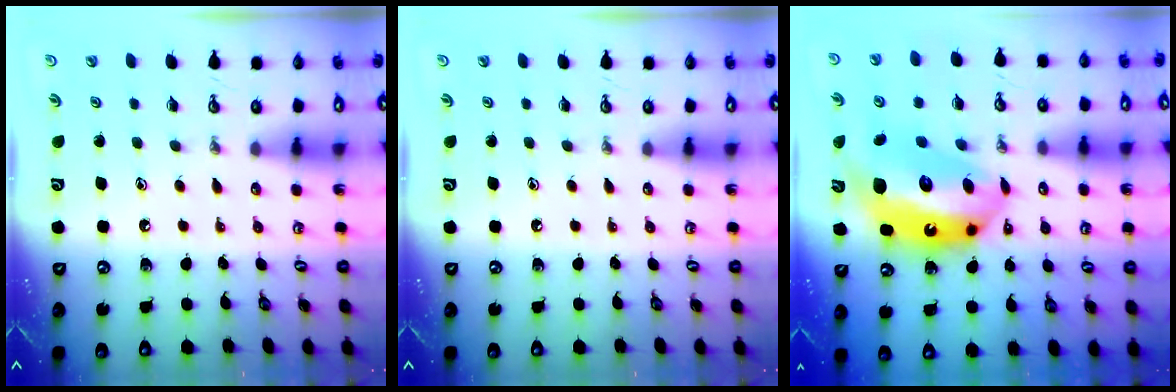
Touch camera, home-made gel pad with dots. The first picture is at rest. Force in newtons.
{"total": 0.0}
{"total": 18.8, "press": 18.7, "slide": 1.7}